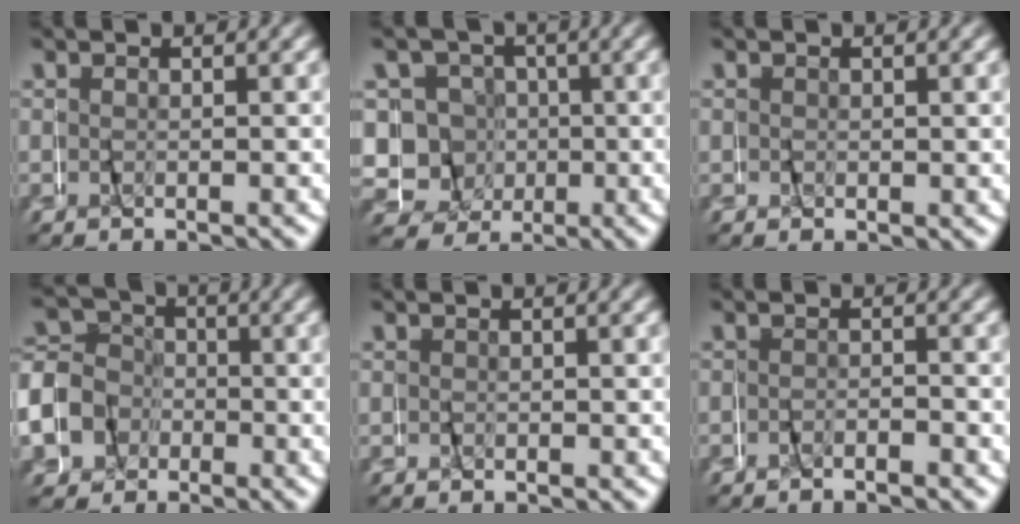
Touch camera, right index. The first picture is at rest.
{"total": 13.5, "force": [-0.6, 13.0, 3.6], "torque": [-0.124, -0.045, -0.009]}
{"total": 1.8, "force": [0.8, 1.3, 0.9], "torque": [-0.016, -0.002, 0.016]}
{"total": 10.0, "force": [-1.3, 9.3, 3.3], "torque": [-0.096, -0.020, -0.029]}
{"total": 1.1, "force": [0.5, 0.8, 0.6], "torque": [-0.011, -0.002, 0.010]}
{"total": 1.2, "force": [-1.1, 0.6, 0.3], "torque": [-0.015, 0.005, -0.025]}